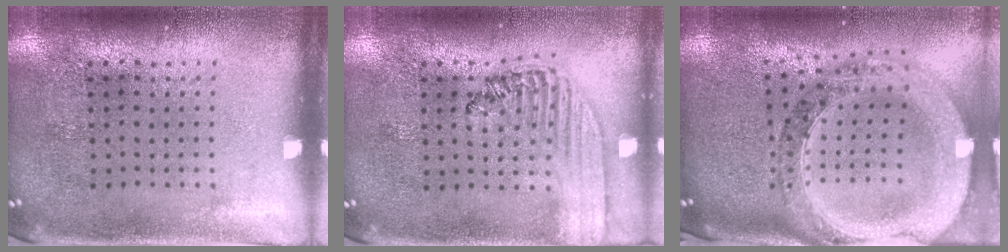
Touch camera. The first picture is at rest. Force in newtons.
{"total": 1.6, "press": 1.4, "slide": 0.7}
{"total": 2.6, "press": 2.3, "slide": 1.3}